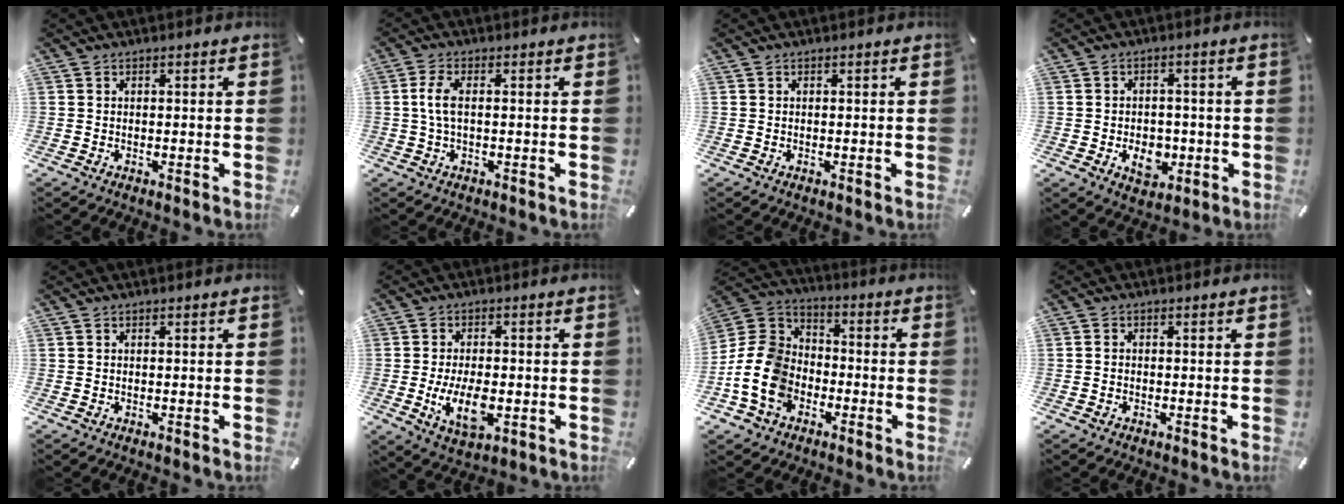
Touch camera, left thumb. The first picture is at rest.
{"total": 4.7, "force": [0.1, 1.6, 4.4], "torque": [-0.102, -0.006, -0.005]}
{"total": 0.0}
{"total": 7.2, "force": [-1.9, 5.4, 4.3], "torque": [-0.057, 0.002, -0.030]}
{"total": 0.0}
{"total": 8.7, "force": [-2.0, 4.4, 7.2], "torque": [-0.147, -0.006, -0.036]}
{"total": 14.4, "force": [-5.3, 11.4, 6.9], "torque": [-0.160, 0.032, -0.098]}
{"total": 0.9, "force": [-0.4, 0.6, 0.6], "torque": [-0.011, 0.002, -0.008]}